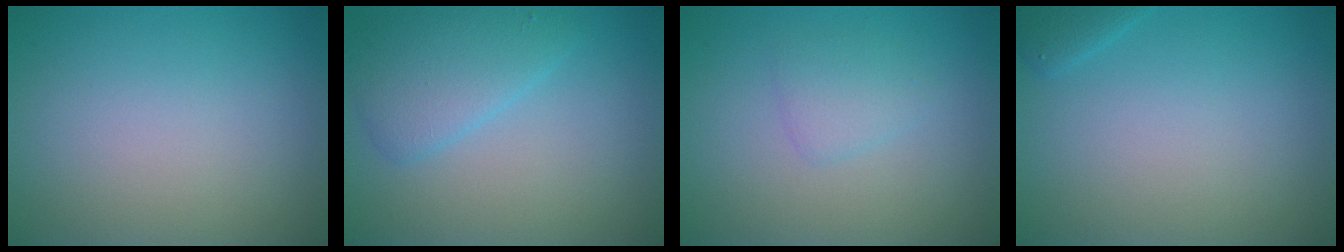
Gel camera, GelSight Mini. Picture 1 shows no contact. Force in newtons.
{"total": 3.5, "press": 3.5, "slide": 0.2}
{"total": 1.6, "press": 1.6, "slide": 0.0}
{"total": 1.2, "press": 1.2, "slide": 0.1}